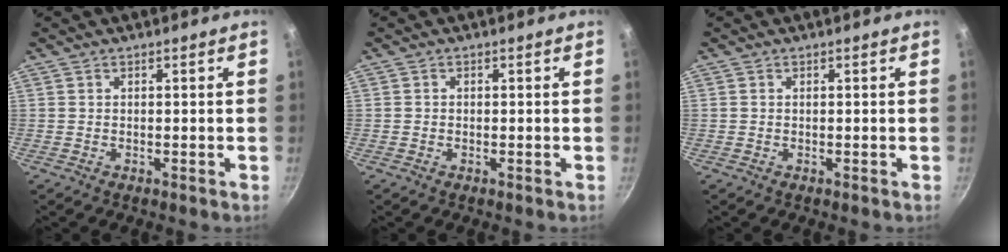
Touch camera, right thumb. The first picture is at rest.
{"total": 0.0}
{"total": 0.0}